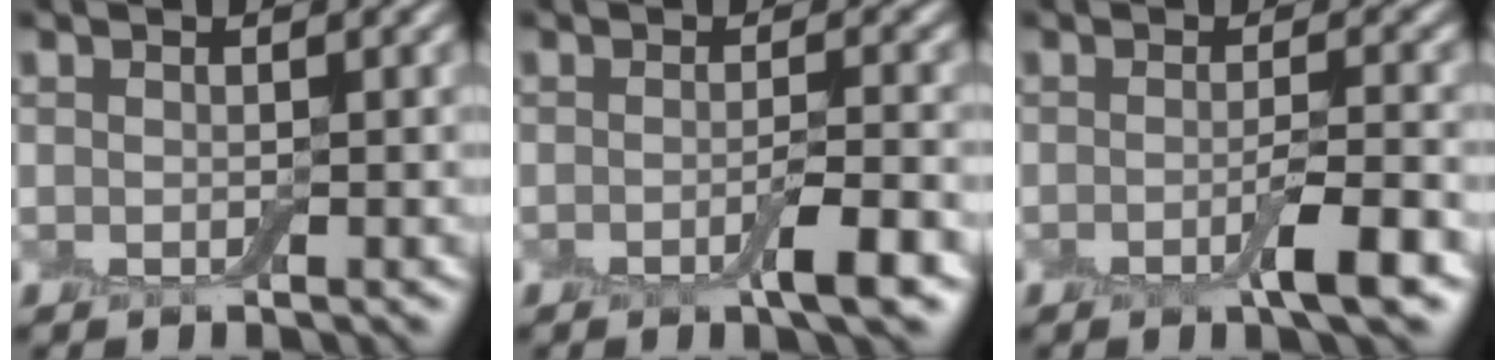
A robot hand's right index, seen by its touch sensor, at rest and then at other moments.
{"total": 2.9, "force": [-1.4, 0.4, 2.5], "torque": [-0.041, -0.005, -0.023]}
{"total": 3.1, "force": [-1.4, 0.4, 2.7], "torque": [-0.045, -0.004, -0.025]}